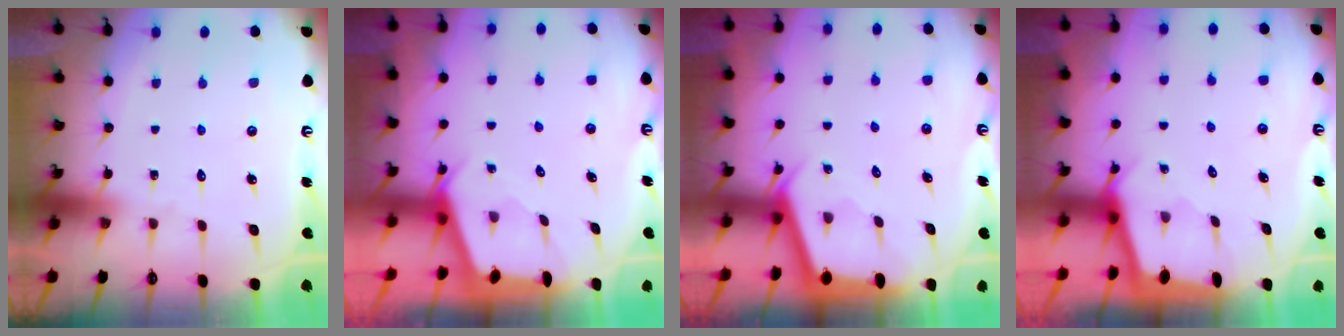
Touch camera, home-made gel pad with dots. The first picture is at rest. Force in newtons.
{"total": 2.4, "press": 2.4, "slide": 0.3}
{"total": 2.7, "press": 2.7, "slide": 0.2}
{"total": 2.2, "press": 2.2, "slide": 0.3}